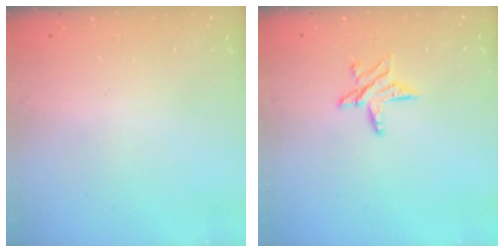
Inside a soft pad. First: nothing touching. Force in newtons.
{"total": 8.1, "press": 8.1, "slide": 0.4}